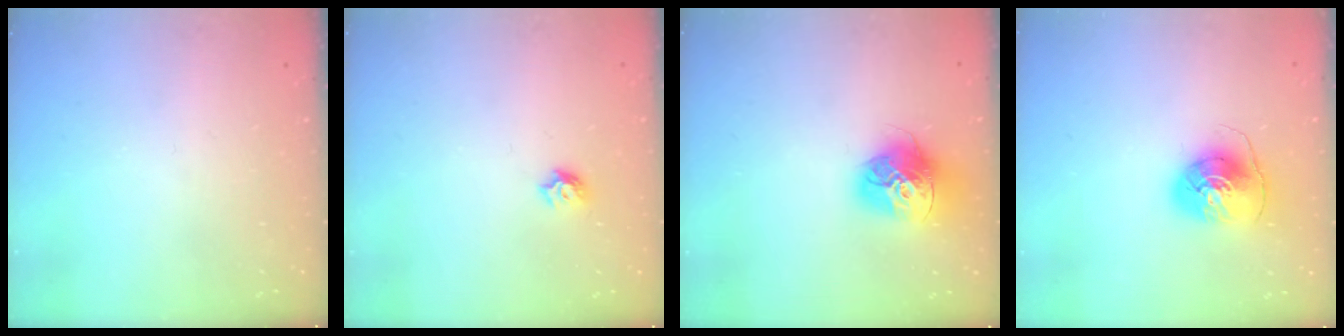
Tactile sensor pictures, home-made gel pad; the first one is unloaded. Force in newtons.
{"total": 5.1, "press": 5.1, "slide": 0.6}
{"total": 15.9, "press": 15.8, "slide": 1.7}
{"total": 8.5, "press": 8.4, "slide": 1.3}